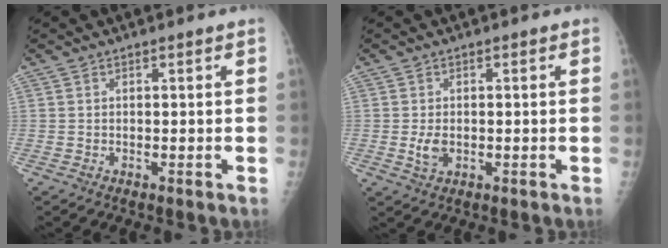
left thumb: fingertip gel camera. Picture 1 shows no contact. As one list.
[{"total": 2.9, "force": [-0.5, 1.9, 2.1], "torque": [-0.037, -0.004, -0.005]}]